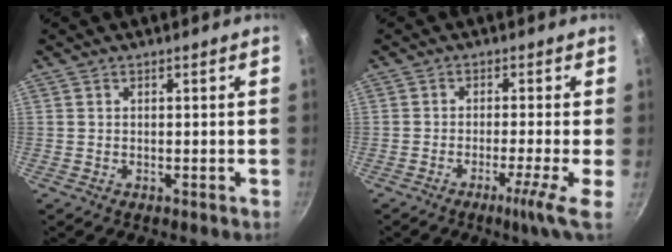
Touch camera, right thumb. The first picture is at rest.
{"total": 6.0, "force": [-2.4, -0.6, 5.4], "torque": [-0.098, -0.001, -0.043]}